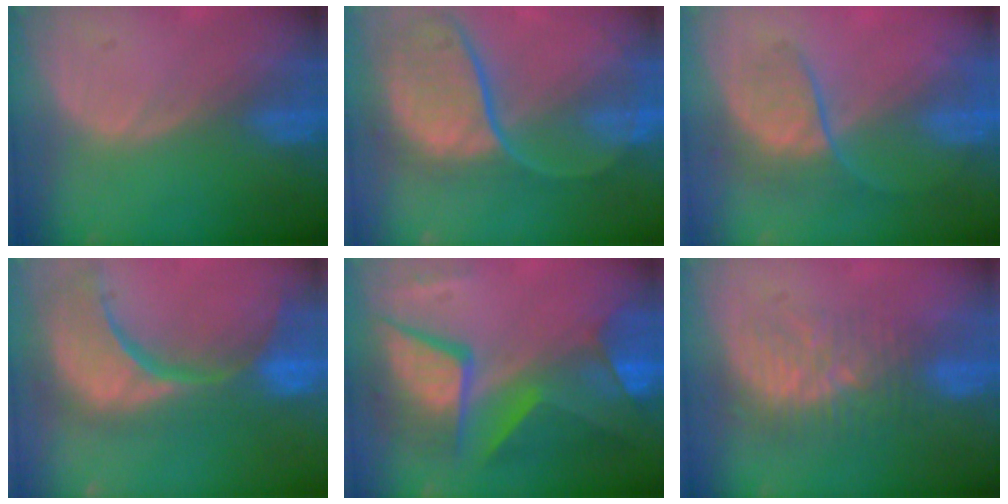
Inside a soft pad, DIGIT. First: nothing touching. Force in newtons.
{"total": 12.2, "press": 9.9, "slide": 7.0}
{"total": 6.4, "press": 6.0, "slide": 2.2}
{"total": 15.3, "press": 12.2, "slide": 9.3}
{"total": 11.8, "press": 11.7, "slide": 1.3}
{"total": 8.8, "press": 7.5, "slide": 4.7}